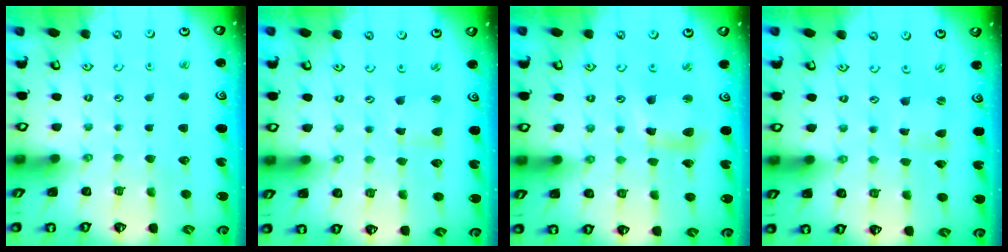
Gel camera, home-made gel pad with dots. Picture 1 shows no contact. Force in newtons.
{"total": 2.2, "press": 2.1, "slide": 0.5}
{"total": 8.6, "press": 8.4, "slide": 1.4}
{"total": 0.0}